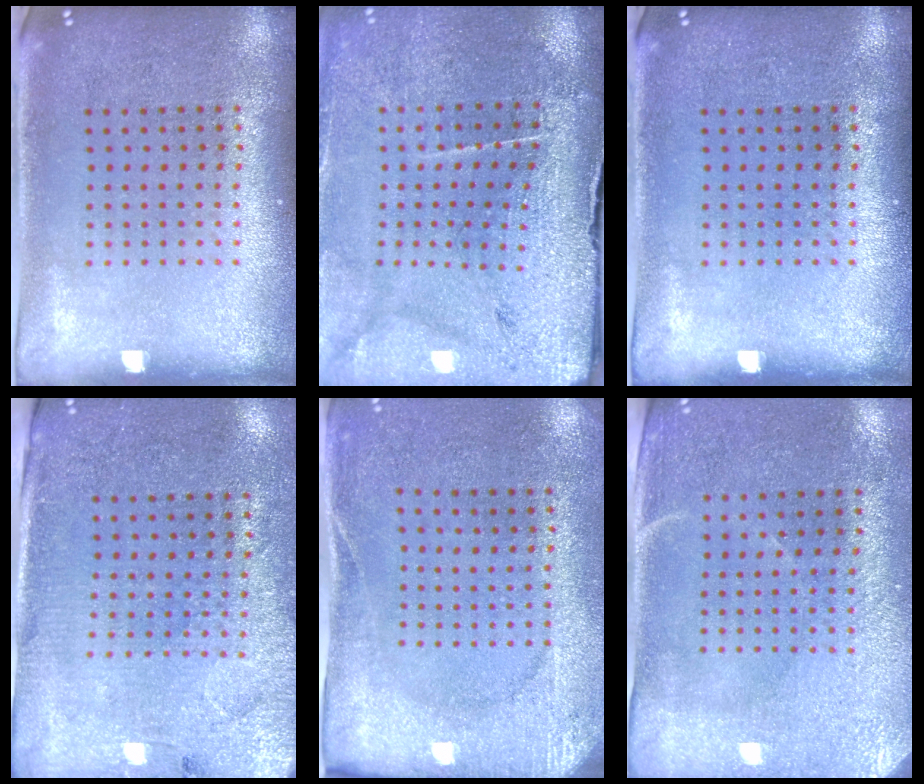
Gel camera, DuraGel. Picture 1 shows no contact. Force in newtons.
{"total": 3.4, "press": 3.3, "slide": 0.7}
{"total": 0.0}
{"total": 2.8, "press": 2.6, "slide": 1.1}
{"total": 2.7, "press": 2.3, "slide": 1.3}
{"total": 2.9, "press": 2.5, "slide": 1.4}